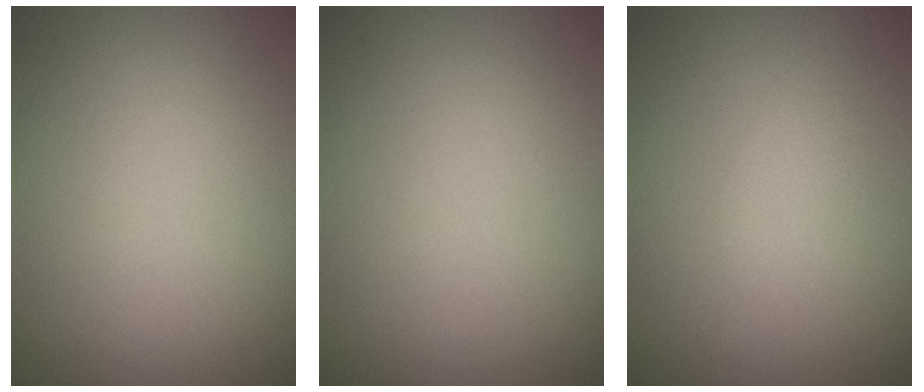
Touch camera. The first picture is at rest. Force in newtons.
{"total": 0.0}
{"total": 1.4, "press": 1.4, "slide": 0.0}